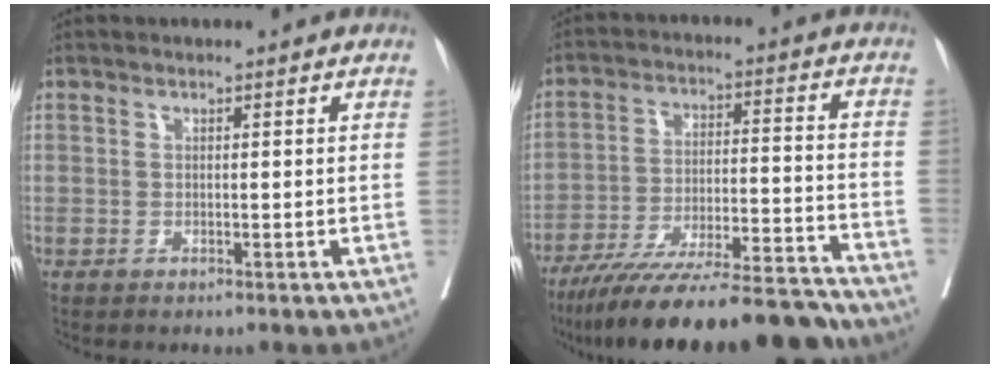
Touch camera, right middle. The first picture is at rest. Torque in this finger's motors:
{"motor_torque": [1.04, -1.10, 0.38, 0.10]}